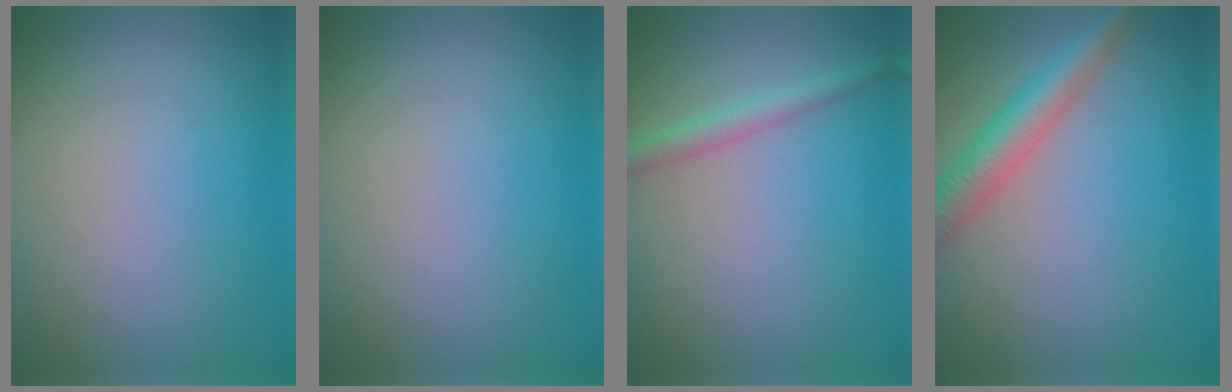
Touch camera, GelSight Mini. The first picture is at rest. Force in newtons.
{"total": 0.0}
{"total": 2.0, "press": 2.0, "slide": 0.0}
{"total": 4.4, "press": 4.4, "slide": 0.1}